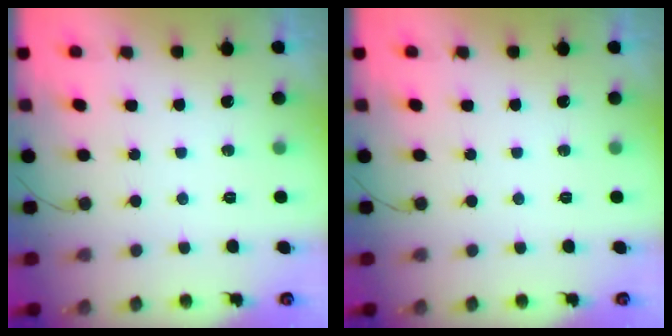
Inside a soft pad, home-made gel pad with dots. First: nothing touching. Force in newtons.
{"total": 0.0}